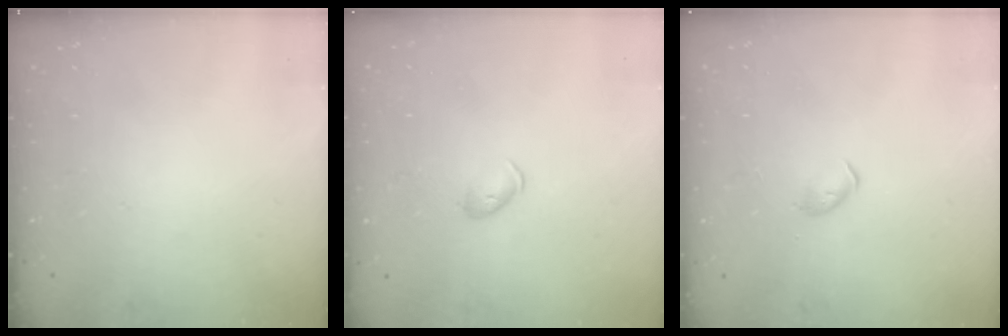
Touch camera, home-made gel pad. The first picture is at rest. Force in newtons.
{"total": 3.8, "press": 3.7, "slide": 0.8}
{"total": 3.0, "press": 2.9, "slide": 0.6}